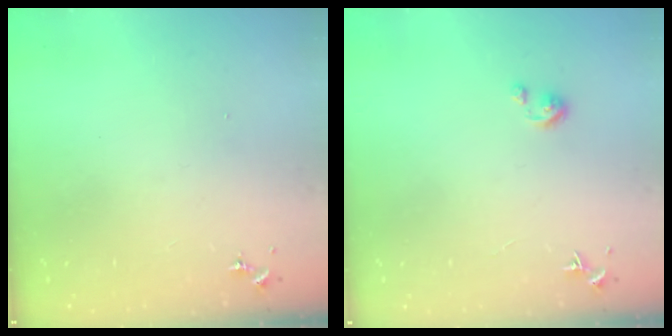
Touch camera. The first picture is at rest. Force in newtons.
{"total": 2.7, "press": 2.6, "slide": 0.3}